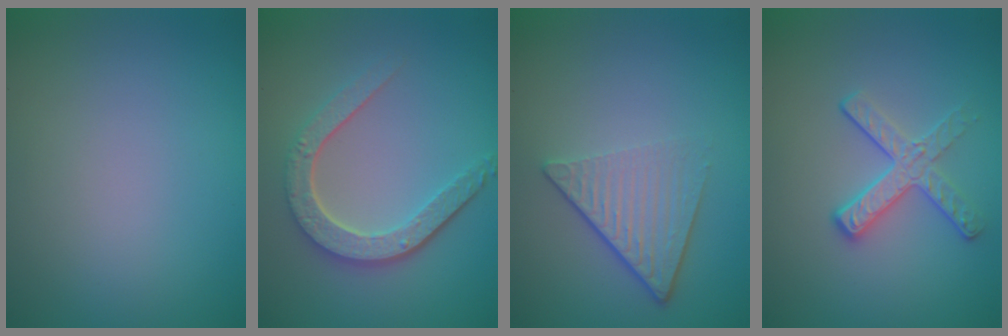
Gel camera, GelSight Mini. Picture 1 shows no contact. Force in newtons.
{"total": 4.7, "press": 3.7, "slide": 2.9}
{"total": 4.7, "press": 3.0, "slide": 3.7}
{"total": 3.0, "press": 2.6, "slide": 1.6}